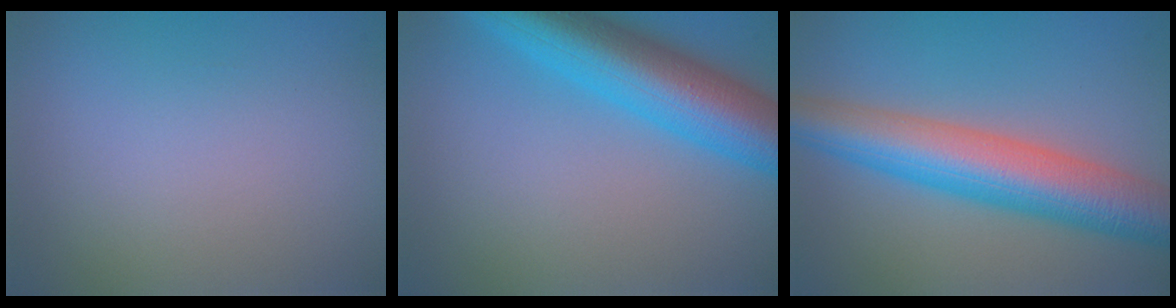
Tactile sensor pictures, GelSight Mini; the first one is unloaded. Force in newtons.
{"total": 9.2, "press": 9.2, "slide": 0.2}
{"total": 9.0, "press": 8.9, "slide": 0.1}